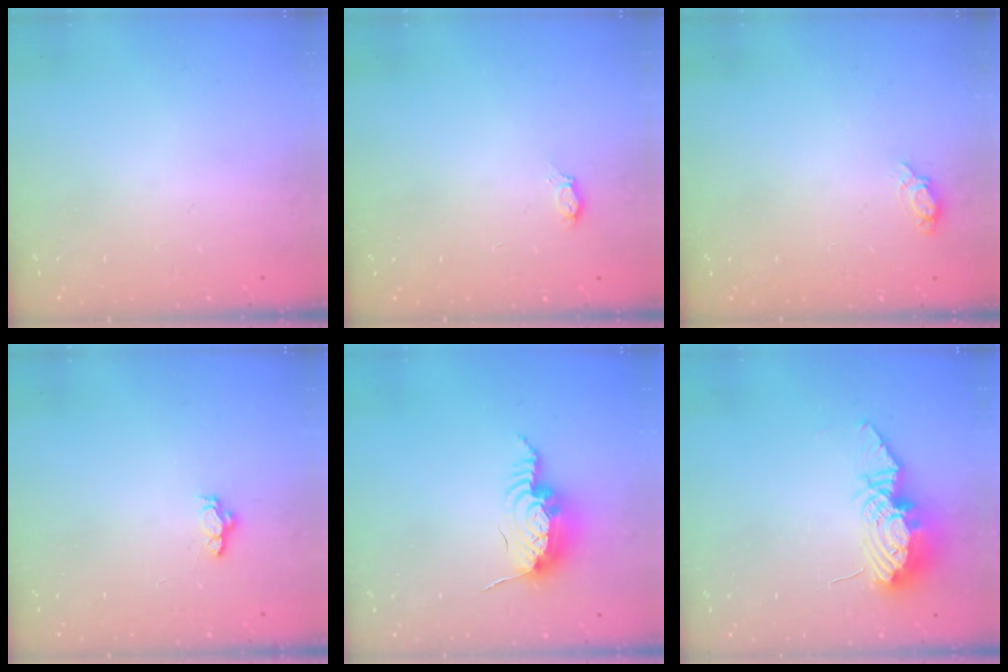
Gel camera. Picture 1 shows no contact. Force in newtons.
{"total": 2.0, "press": 2.0, "slide": 0.3}
{"total": 6.2, "press": 5.9, "slide": 1.9}
{"total": 4.2, "press": 3.8, "slide": 1.9}
{"total": 14.2, "press": 14.2, "slide": 0.9}
{"total": 11.1, "press": 11.0, "slide": 1.0}